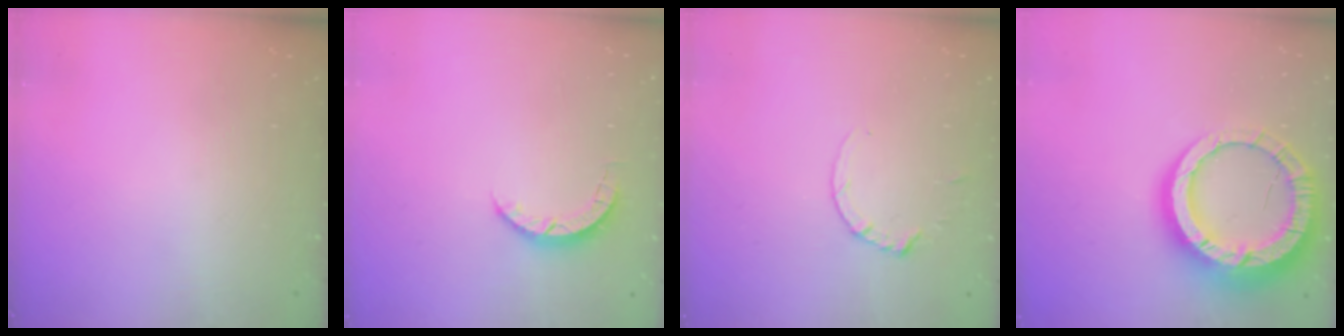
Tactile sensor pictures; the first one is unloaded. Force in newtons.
{"total": 3.1, "press": 3.0, "slide": 0.4}
{"total": 1.8, "press": 1.7, "slide": 0.2}
{"total": 19.3, "press": 19.2, "slide": 1.9}